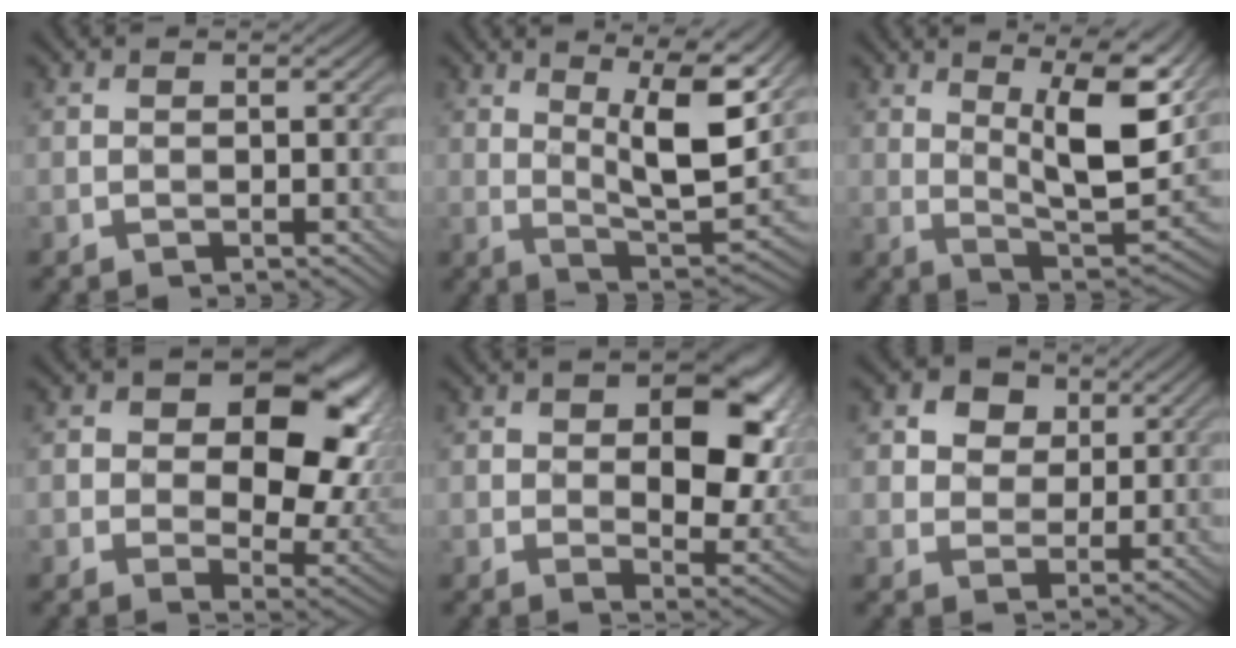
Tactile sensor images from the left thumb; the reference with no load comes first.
{"total": 11.6, "force": [5.4, 3.1, 9.8], "torque": [-0.164, 0.000, 0.092]}
{"total": 13.1, "force": [5.8, 4.2, 10.9], "torque": [-0.177, 0.001, 0.095]}
{"total": 15.3, "force": [3.5, 9.9, 11.1], "torque": [-0.128, 0.006, 0.053]}
{"total": 12.5, "force": [2.0, 7.4, 9.9], "torque": [-0.138, -0.009, 0.037]}
{"total": 7.7, "force": [4.0, 5.7, 3.3], "torque": [-0.107, 0.008, 0.070]}